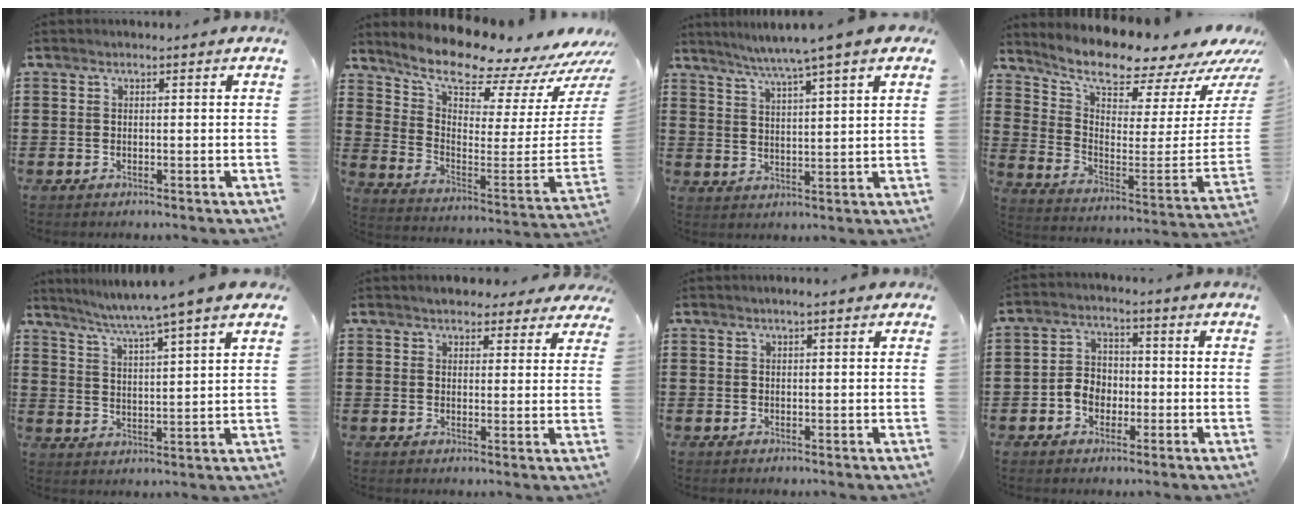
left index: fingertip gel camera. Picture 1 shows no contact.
{"total": 8.6, "force": [7.7, 0.5, 3.9], "torque": [-0.093, -0.091, 0.123]}
{"total": 5.7, "force": [4.6, -0.9, 3.2], "torque": [-0.076, -0.024, 0.076]}
{"total": 8.0, "force": [7.1, 1.1, 3.4], "torque": [-0.074, -0.086, 0.112]}
{"total": 5.8, "force": [4.8, -1.3, 3.0], "torque": [-0.076, -0.034, 0.076]}
{"total": 3.5, "force": [3.3, 1.1, 0.6], "torque": [-0.015, -0.005, 0.060]}
{"total": 1.0, "force": [0.7, 0.1, 0.7], "torque": [-0.017, 0.001, 0.012]}
{"total": 4.4, "force": [-1.7, 3.5, 2.0], "torque": [-0.053, 0.008, -0.037]}